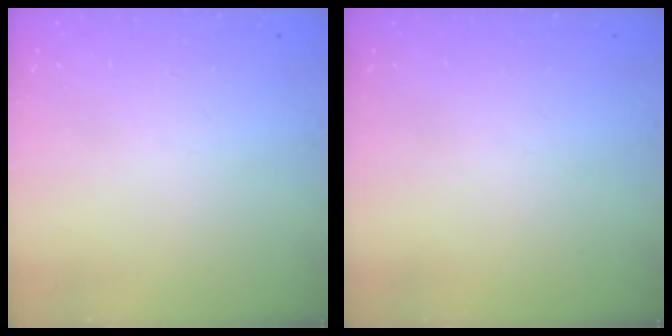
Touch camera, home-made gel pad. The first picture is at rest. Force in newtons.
{"total": 0.0}